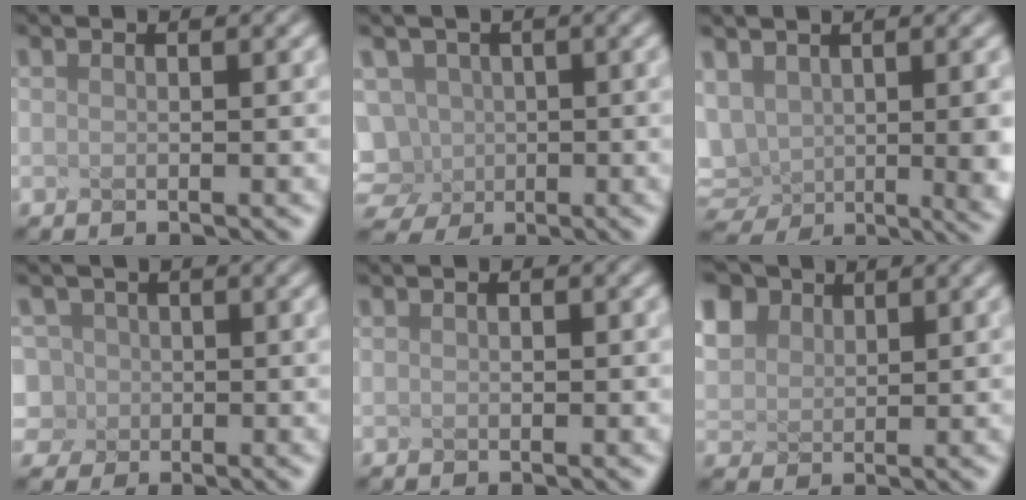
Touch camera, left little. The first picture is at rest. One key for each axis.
{"total": 4.0, "fx": -1.7, "fy": 3.4, "fz": 1.2, "tx": -0.067, "ty": -0.004, "tz": 0.015}
{"total": 3.9, "fx": 0.4, "fy": 2.1, "fz": 3.3, "tx": -0.106, "ty": -0.020, "tz": 0.062}
{"total": 1.7, "fx": -1.1, "fy": 0.8, "fz": -0.9, "tx": -0.015, "ty": -0.002, "tz": 0.018}
{"total": 0.9, "fx": -0.6, "fy": -0.5, "fz": -0.4, "tx": -0.013, "ty": -0.008, "tz": 0.016}
{"total": 4.3, "fx": 2.8, "fy": 2.9, "fz": 1.4, "tx": -0.101, "ty": 0.013, "tz": 0.085}